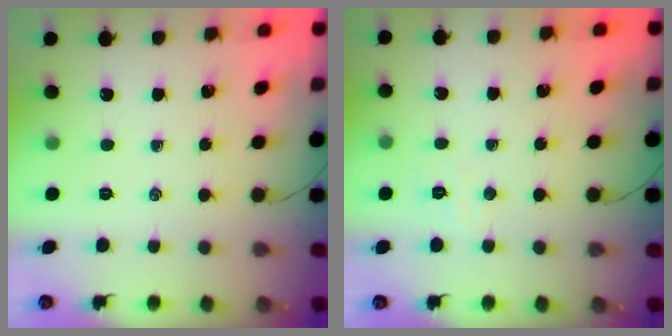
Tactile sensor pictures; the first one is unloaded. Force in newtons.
{"total": 3.6, "press": 3.5, "slide": 0.8}